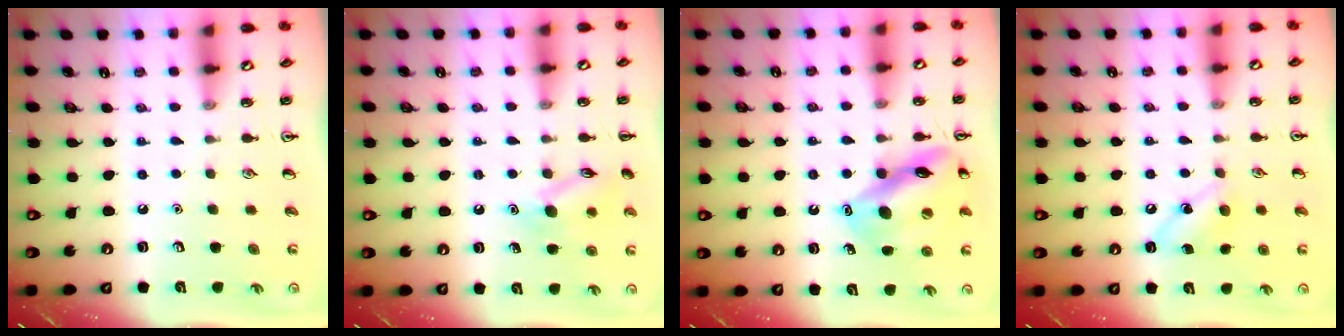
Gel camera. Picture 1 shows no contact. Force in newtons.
{"total": 10.8, "press": 10.7, "slide": 0.6}
{"total": 14.8, "press": 14.7, "slide": 1.8}
{"total": 6.7, "press": 6.5, "slide": 1.5}